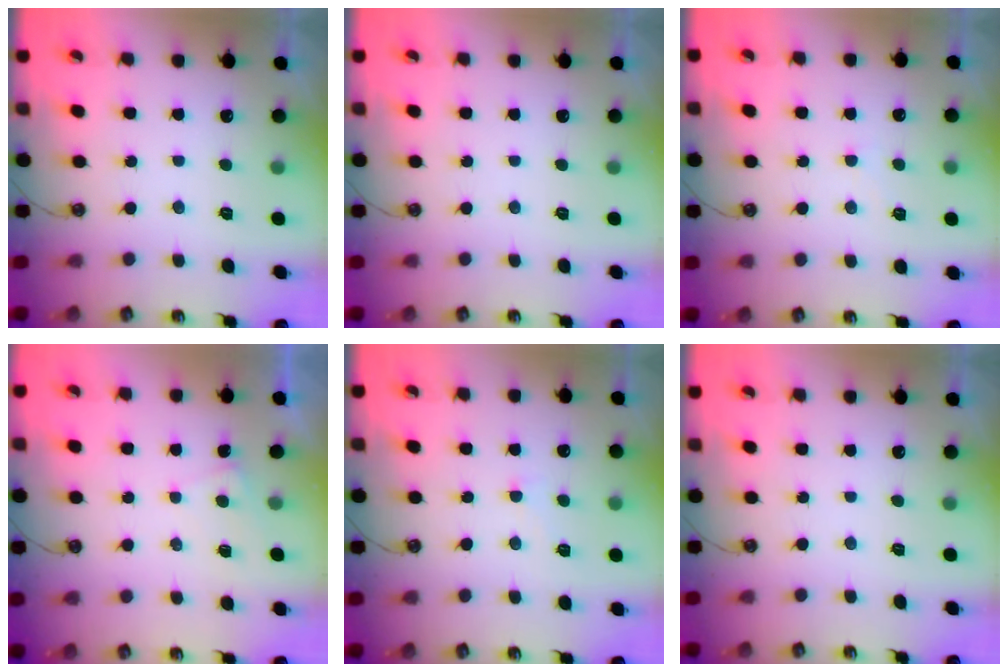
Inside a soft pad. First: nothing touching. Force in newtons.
{"total": 0.0}
{"total": 1.9, "press": 1.8, "slide": 0.5}
{"total": 2.4, "press": 2.4, "slide": 0.1}
{"total": 2.1, "press": 2.0, "slide": 0.5}
{"total": 0.0}